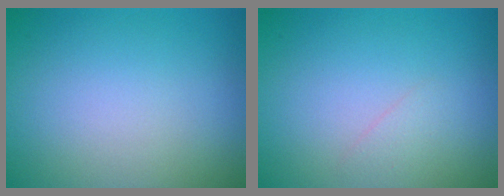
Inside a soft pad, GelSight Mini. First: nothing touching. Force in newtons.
{"total": 0.8, "press": 0.8, "slide": 0.0}